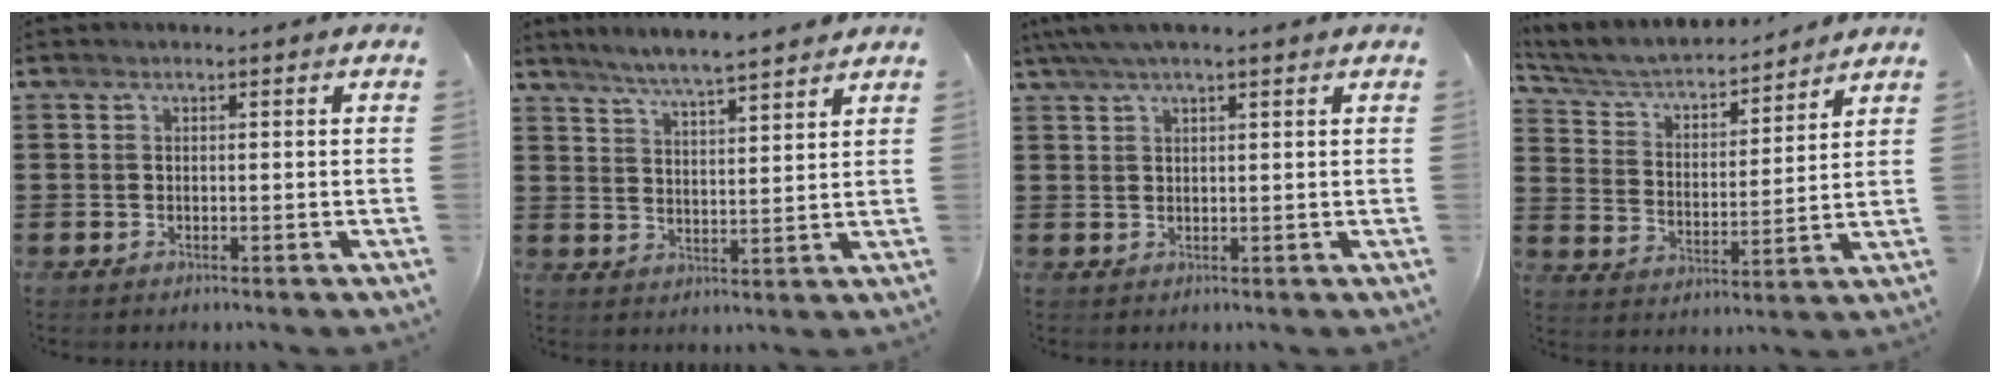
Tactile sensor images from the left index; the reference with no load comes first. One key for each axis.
{"total": 4.9, "fx": 4.6, "fy": -0.3, "fz": 1.4, "tx": -0.046, "ty": -0.022, "tz": 0.081}
{"total": 3.3, "fx": 2.4, "fy": 0.6, "fz": 2.2, "tx": -0.047, "ty": 0.003, "tz": 0.044}
{"total": 4.7, "fx": 4.3, "fy": 1.0, "fz": 1.5, "tx": -0.052, "ty": -0.032, "tz": 0.068}